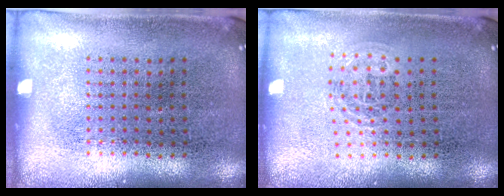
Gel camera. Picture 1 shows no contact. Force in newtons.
{"total": 0.8, "press": 0.6, "slide": 0.6}